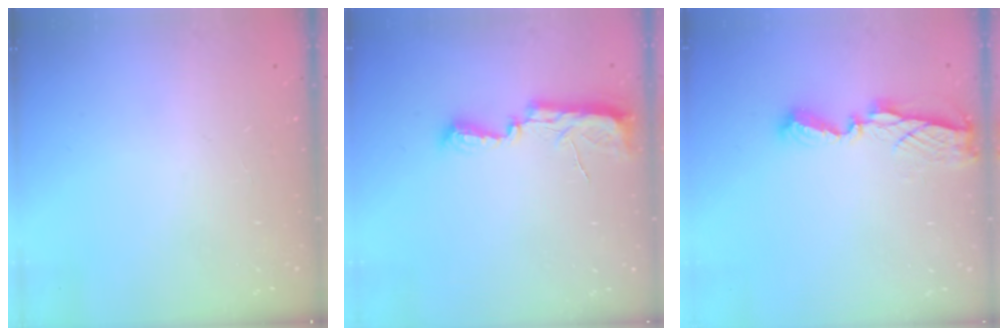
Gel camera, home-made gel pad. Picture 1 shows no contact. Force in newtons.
{"total": 8.1, "press": 8.0, "slide": 0.8}
{"total": 6.7, "press": 6.7, "slide": 0.2}